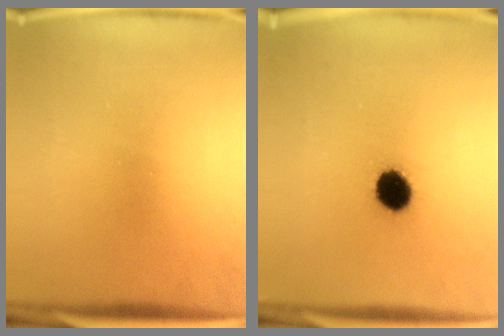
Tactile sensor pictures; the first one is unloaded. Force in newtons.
{"total": 6.7}